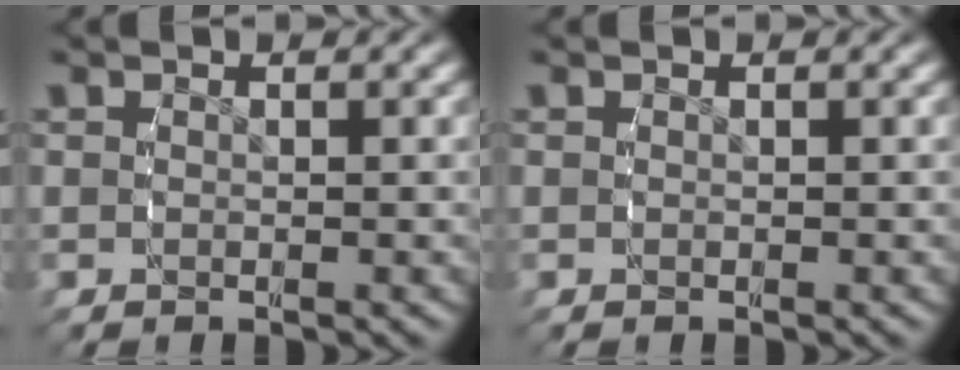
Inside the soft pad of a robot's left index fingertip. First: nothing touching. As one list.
[{"total": 0.0}]